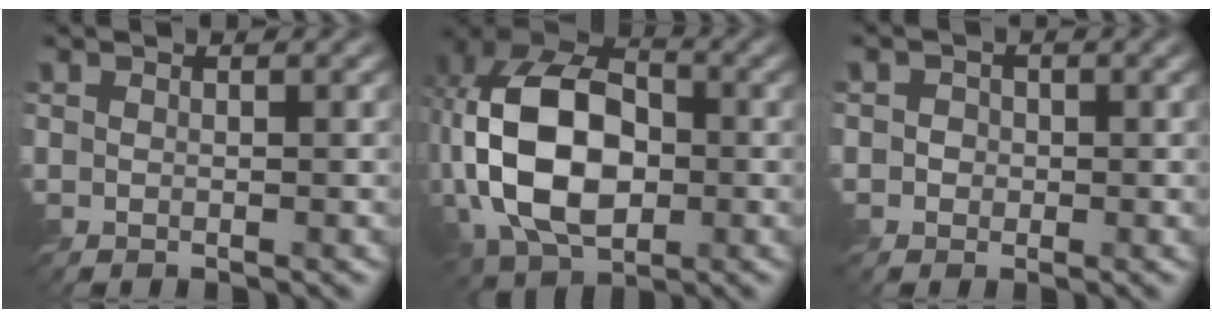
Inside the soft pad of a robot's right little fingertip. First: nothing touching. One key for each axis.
{"total": 13.0, "fx": -0.9, "fy": 8.4, "fz": 9.9, "tx": -0.212, "ty": 0.010, "tz": -0.028}
{"total": 1.5, "fx": -0.1, "fy": 1.5, "fz": 0.5, "tx": -0.002, "ty": 0.004, "tz": -0.002}